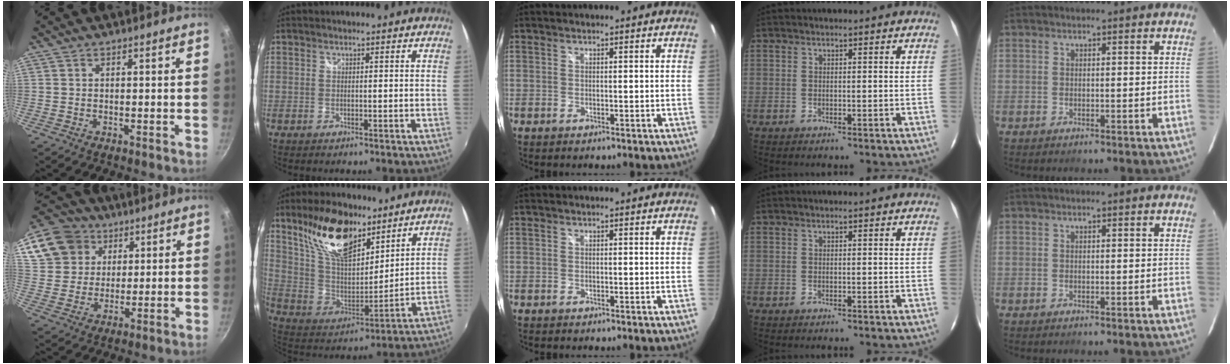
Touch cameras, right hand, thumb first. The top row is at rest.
{"thumb": {"total": 16.0, "force": [7.6, 12.8, 6.0], "torque": [-0.116, 0.008, 0.143]}, "index": {"total": 19.1, "force": [12.5, 8.6, 11.7], "torque": [-0.230, 0.014, 0.243]}}